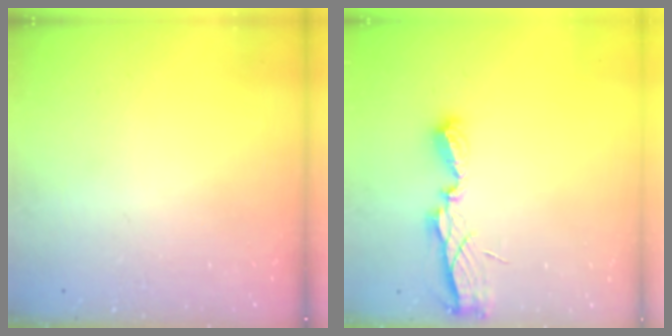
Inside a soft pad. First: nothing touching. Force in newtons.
{"total": 6.2, "press": 6.2, "slide": 0.0}